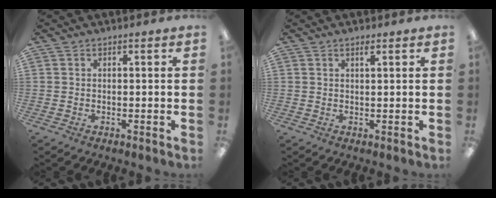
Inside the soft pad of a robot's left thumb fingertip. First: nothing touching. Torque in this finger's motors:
{"motor_torque": [-0.30, -0.18, -0.19, -0.19, 0.05]}